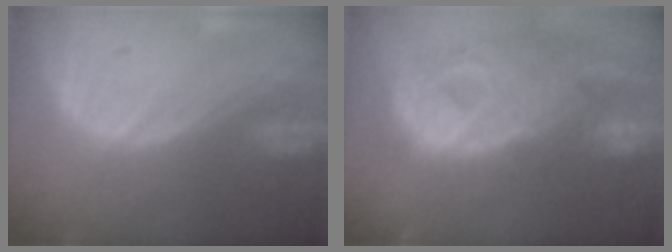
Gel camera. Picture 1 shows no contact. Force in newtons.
{"total": 12.8, "press": 10.8, "slide": 6.8}